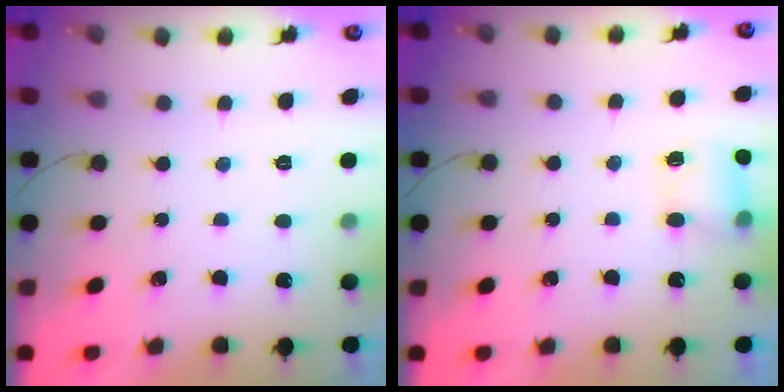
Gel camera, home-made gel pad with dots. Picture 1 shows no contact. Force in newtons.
{"total": 4.7, "press": 4.7, "slide": 0.6}